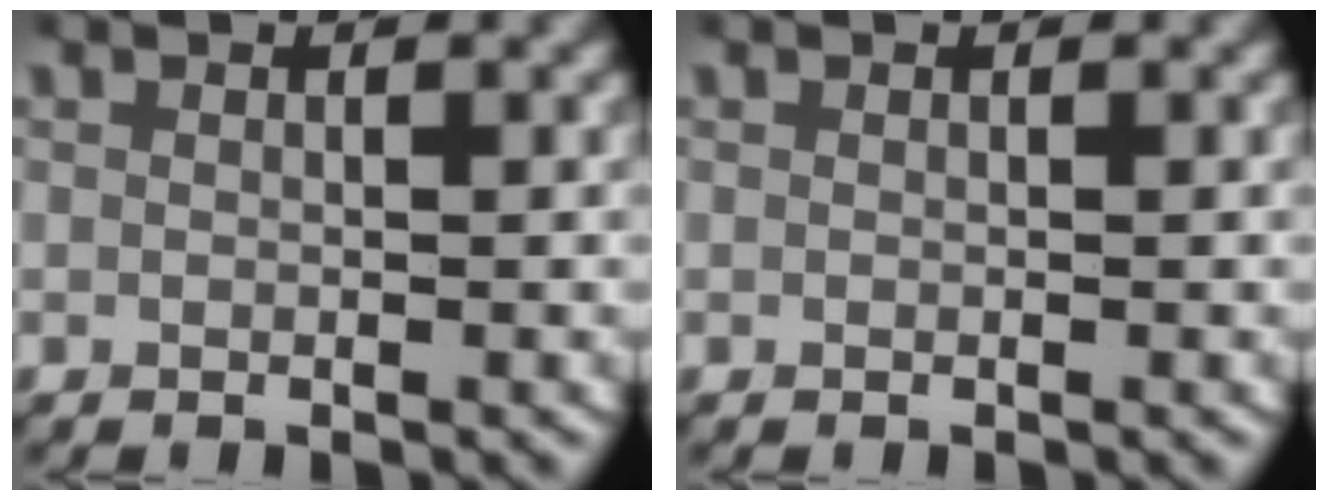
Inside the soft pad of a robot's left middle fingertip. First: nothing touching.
{"total": 0.0}